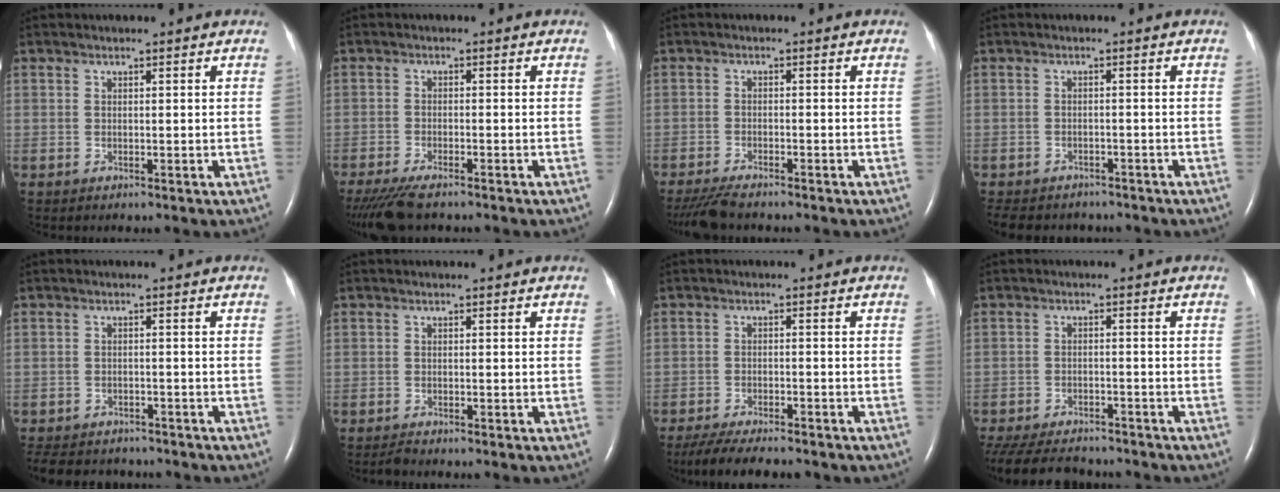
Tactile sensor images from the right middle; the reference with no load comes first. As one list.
[{"total": 7.4, "force": [-6.0, 1.7, 4.0], "torque": [-0.070, -0.016, -0.101]}, {"total": 5.3, "force": [-4.6, 0.8, 2.5], "torque": [-0.047, -0.016, -0.079]}, {"total": 10.1, "force": [-8.6, 4.3, 2.9], "torque": [-0.064, -0.004, -0.110]}, {"total": 11.4, "force": [-9.9, 4.5, 3.5], "torque": [-0.079, -0.003, -0.128]}, {"total": 1.1, "force": [-1.0, 0.1, 0.3], "torque": [-0.015, -0.005, -0.018]}, {"total": 10.4, "force": [-8.9, 2.0, 5.0], "torque": [-0.081, -0.017, -0.132]}, {"total": 15.5, "force": [-13.3, 5.1, 6.1], "torque": [-0.165, -0.024, -0.189]}]